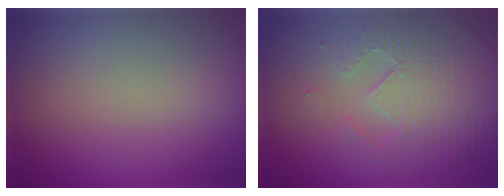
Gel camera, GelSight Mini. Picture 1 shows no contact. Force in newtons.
{"total": 3.8, "press": 3.6, "slide": 1.1}